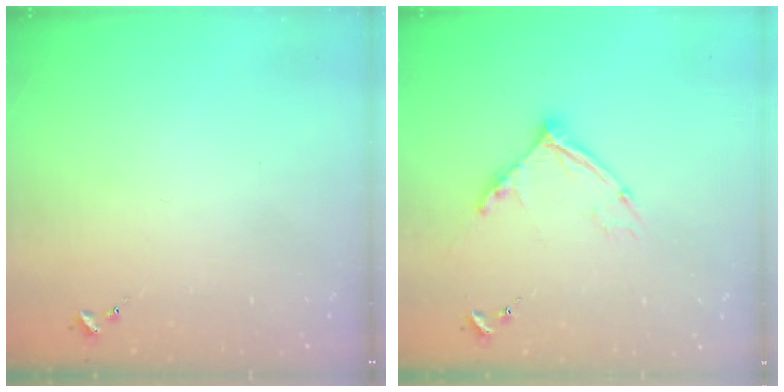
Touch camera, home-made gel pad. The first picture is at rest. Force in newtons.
{"total": 12.8, "press": 12.7, "slide": 1.2}